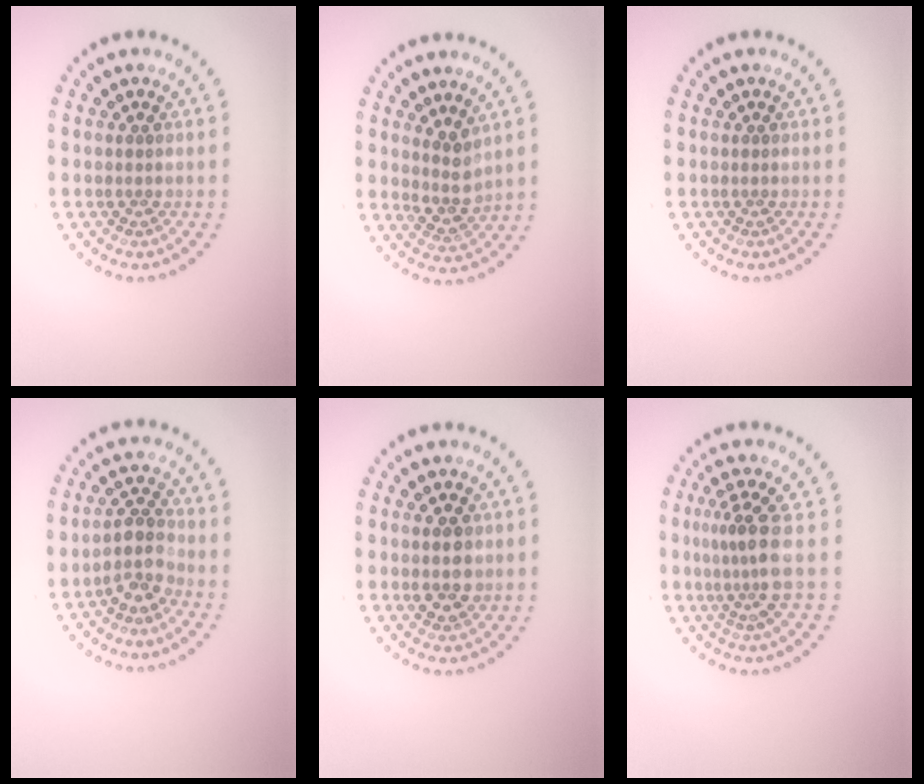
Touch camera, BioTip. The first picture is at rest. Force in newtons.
{"total": 2.6, "press": 2.0, "slide": 1.6}
{"total": 0.0}
{"total": 2.7, "press": 2.2, "slide": 1.6}
{"total": 2.3, "press": 2.3, "slide": 0.0}
{"total": 3.4, "press": 2.4, "slide": 2.4}